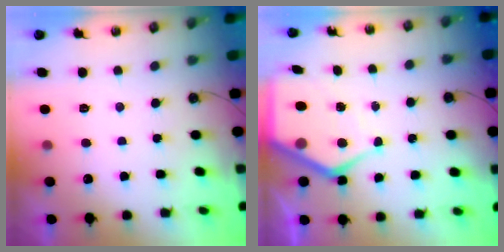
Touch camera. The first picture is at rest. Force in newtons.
{"total": 10.1, "press": 10.0, "slide": 1.0}